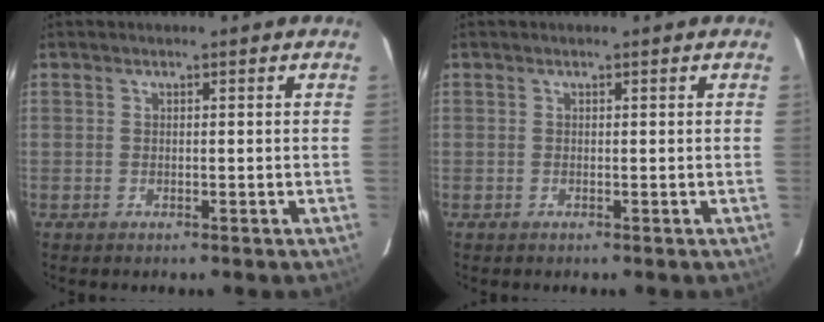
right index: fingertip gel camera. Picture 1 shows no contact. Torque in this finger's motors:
{"motor_torque": [0.07, 0.11, -0.01, 0.01]}